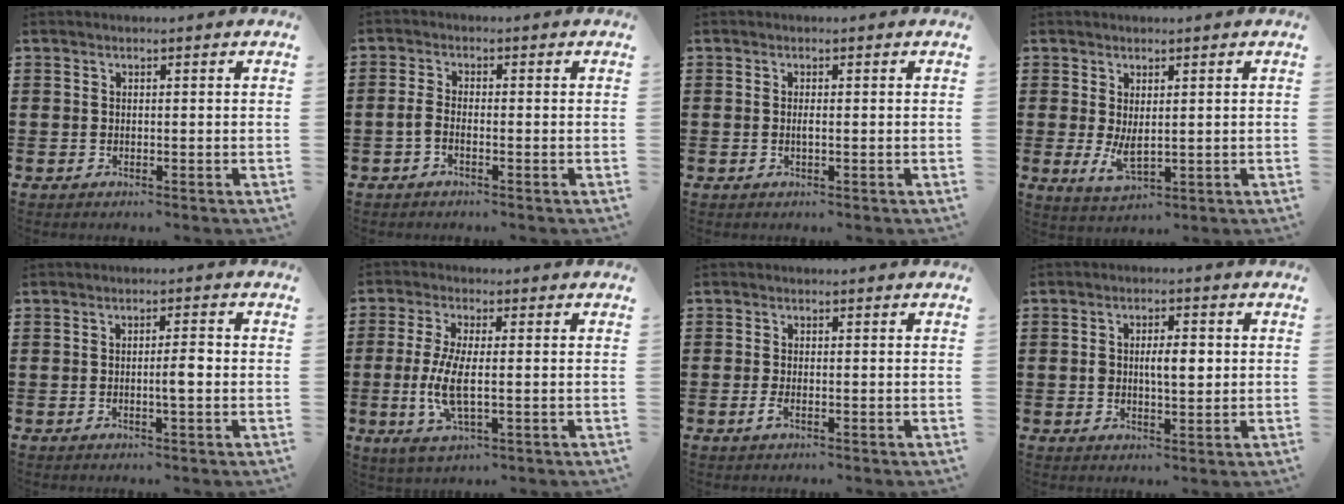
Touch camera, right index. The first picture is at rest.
{"total": 2.0, "force": [-1.1, 0.4, 1.6], "torque": [-0.046, -0.008, -0.024]}
{"total": 0.9, "force": [-0.3, -0.1, 0.9], "torque": [-0.018, -0.006, -0.004]}
{"total": 3.8, "force": [0.2, 1.5, 3.5], "torque": [-0.081, -0.009, 0.003]}
{"total": 2.6, "force": [-0.5, 0.2, 2.5], "torque": [-0.045, 0.000, -0.010]}
{"total": 7.5, "force": [-1.1, 2.3, 7.1], "torque": [-0.158, -0.015, -0.024]}
{"total": 1.6, "force": [-0.7, 0.3, 1.4], "torque": [-0.041, -0.010, -0.016]}
{"total": 4.5, "force": [0.3, 2.0, 4.0], "torque": [-0.062, 0.001, -0.002]}